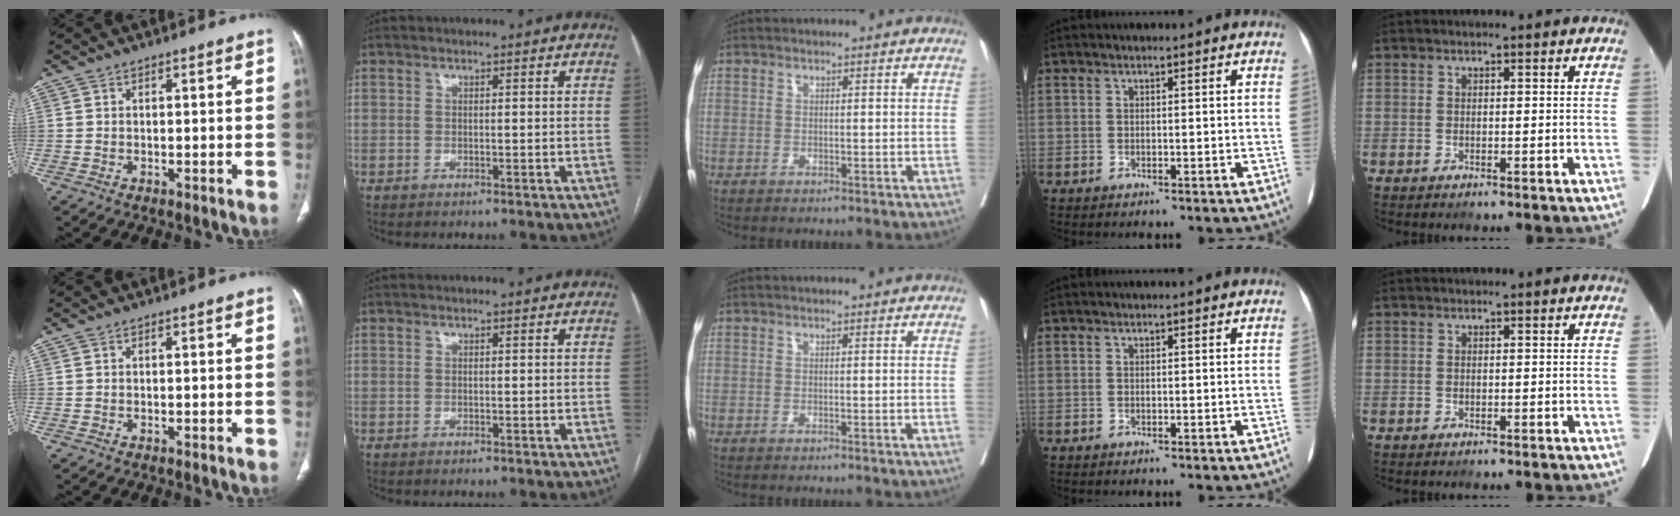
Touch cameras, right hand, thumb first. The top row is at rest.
{"middle": {"total": 0.7, "force": [0.0, -0.3, 0.6], "torque": [-0.003, 0.002, 0.000]}}